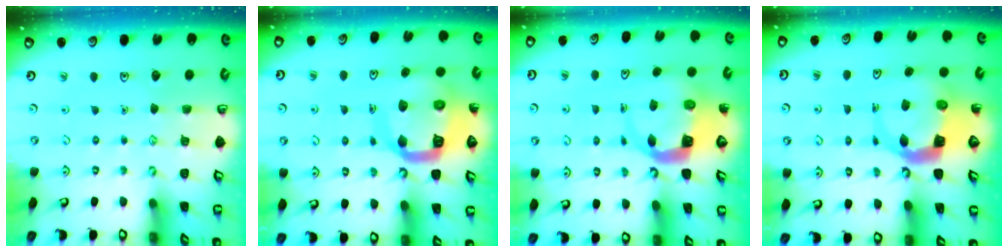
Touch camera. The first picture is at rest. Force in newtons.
{"total": 14.4, "press": 14.3, "slide": 1.7}
{"total": 5.2, "press": 5.1, "slide": 0.5}
{"total": 6.1, "press": 6.0, "slide": 1.0}